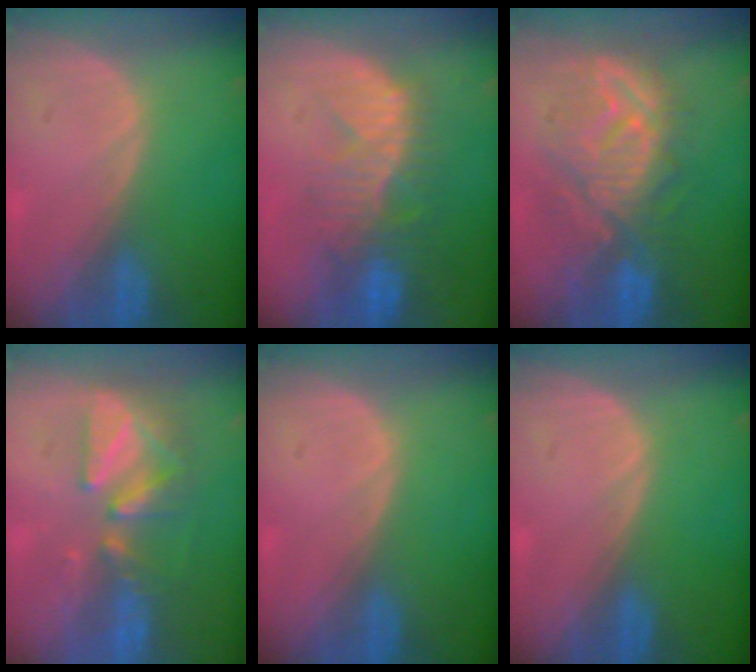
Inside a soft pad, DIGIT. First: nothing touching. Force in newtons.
{"total": 10.1, "press": 8.8, "slide": 4.8}
{"total": 10.4, "press": 10.1, "slide": 2.8}
{"total": 8.8, "press": 7.8, "slide": 4.1}
{"total": 0.0}
{"total": 0.0}